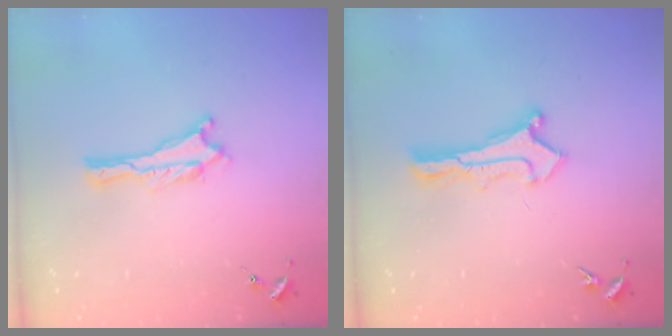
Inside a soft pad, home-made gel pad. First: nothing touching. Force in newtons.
{"total": 1.1, "press": 1.1, "slide": 0.1}